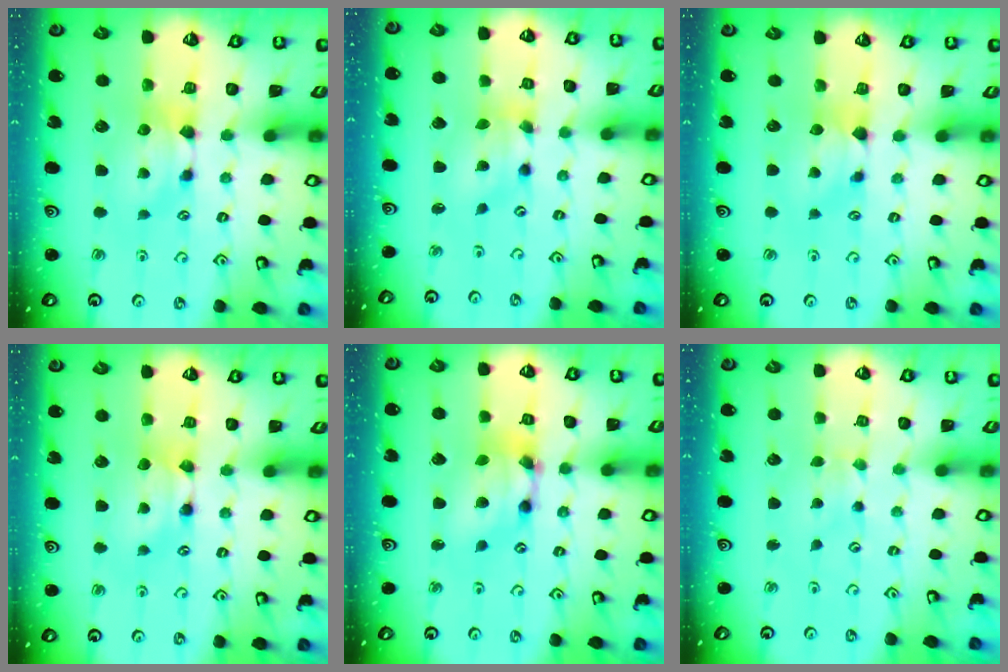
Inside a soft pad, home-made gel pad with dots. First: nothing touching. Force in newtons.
{"total": 4.9, "press": 4.4, "slide": 2.1}
{"total": 0.9, "press": 0.6, "slide": 0.6}
{"total": 1.6, "press": 1.6, "slide": 0.2}
{"total": 8.4, "press": 7.8, "slide": 2.9}
{"total": 2.0, "press": 2.0, "slide": 0.1}